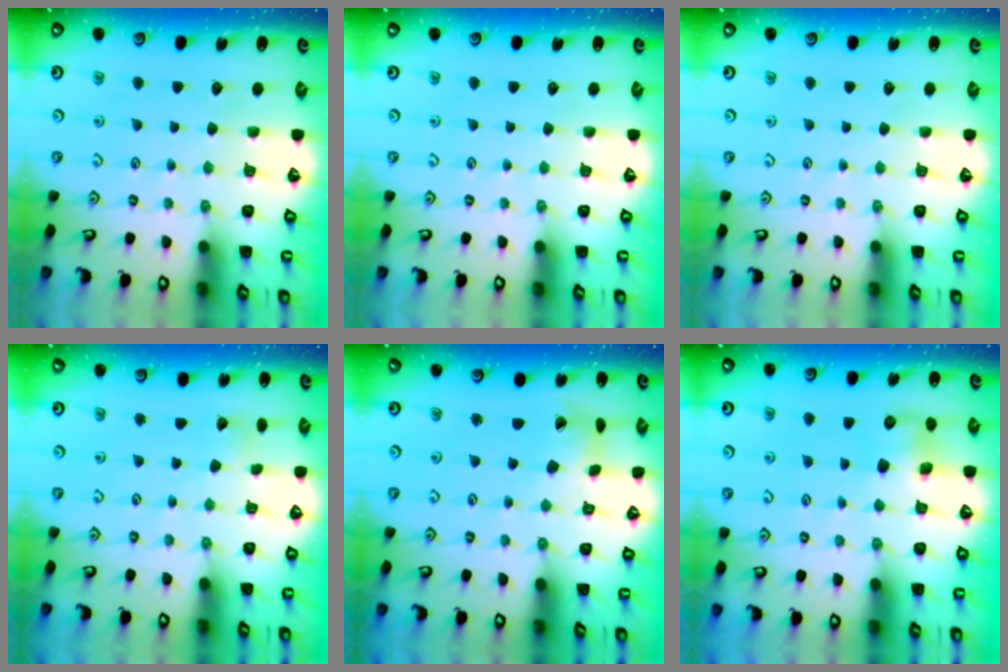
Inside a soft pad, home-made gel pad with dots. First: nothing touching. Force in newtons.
{"total": 0.0}
{"total": 0.0}
{"total": 2.8, "press": 2.8, "slide": 0.2}
{"total": 4.2, "press": 4.2, "slide": 0.5}
{"total": 8.0, "press": 8.0, "slide": 0.4}